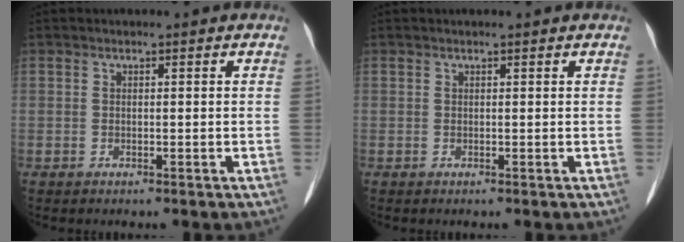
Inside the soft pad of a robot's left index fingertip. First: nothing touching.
{"total": 1.4, "force": [1.3, 0.1, 0.6], "torque": [-0.011, 0.013, 0.015]}